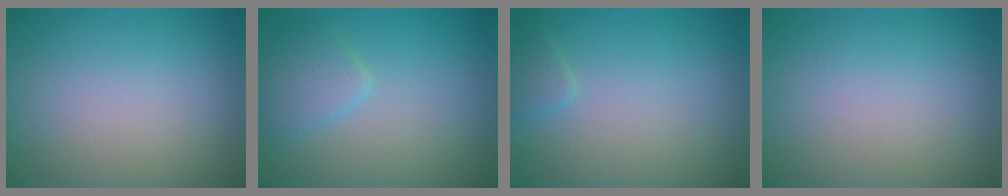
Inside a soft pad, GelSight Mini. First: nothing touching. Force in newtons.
{"total": 2.3, "press": 2.3, "slide": 0.1}
{"total": 1.0, "press": 1.0, "slide": 0.0}
{"total": 0.0}